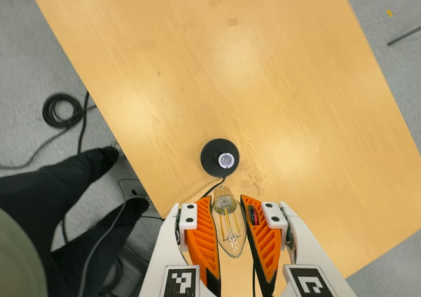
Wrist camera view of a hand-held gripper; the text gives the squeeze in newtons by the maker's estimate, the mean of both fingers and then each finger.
{"total": 21.3, "left": 22.6, "right": 20.0}